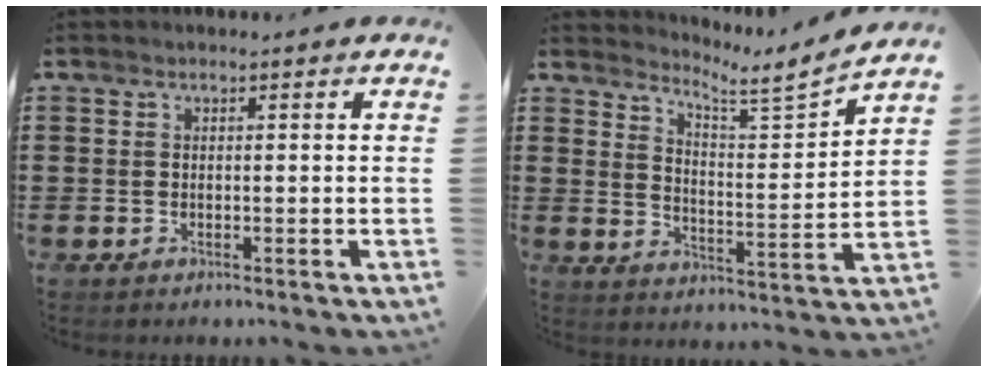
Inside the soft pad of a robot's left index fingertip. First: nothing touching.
{"total": 4.2, "force": [3.7, -0.3, 1.8], "torque": [-0.041, -0.041, 0.049]}